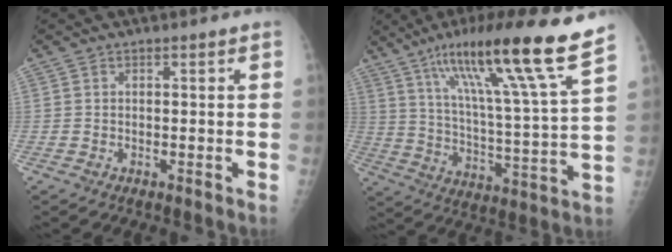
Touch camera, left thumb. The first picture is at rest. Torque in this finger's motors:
{"motor_torque": [0.46, 0.16, 1.61, -1.16, 0.29]}